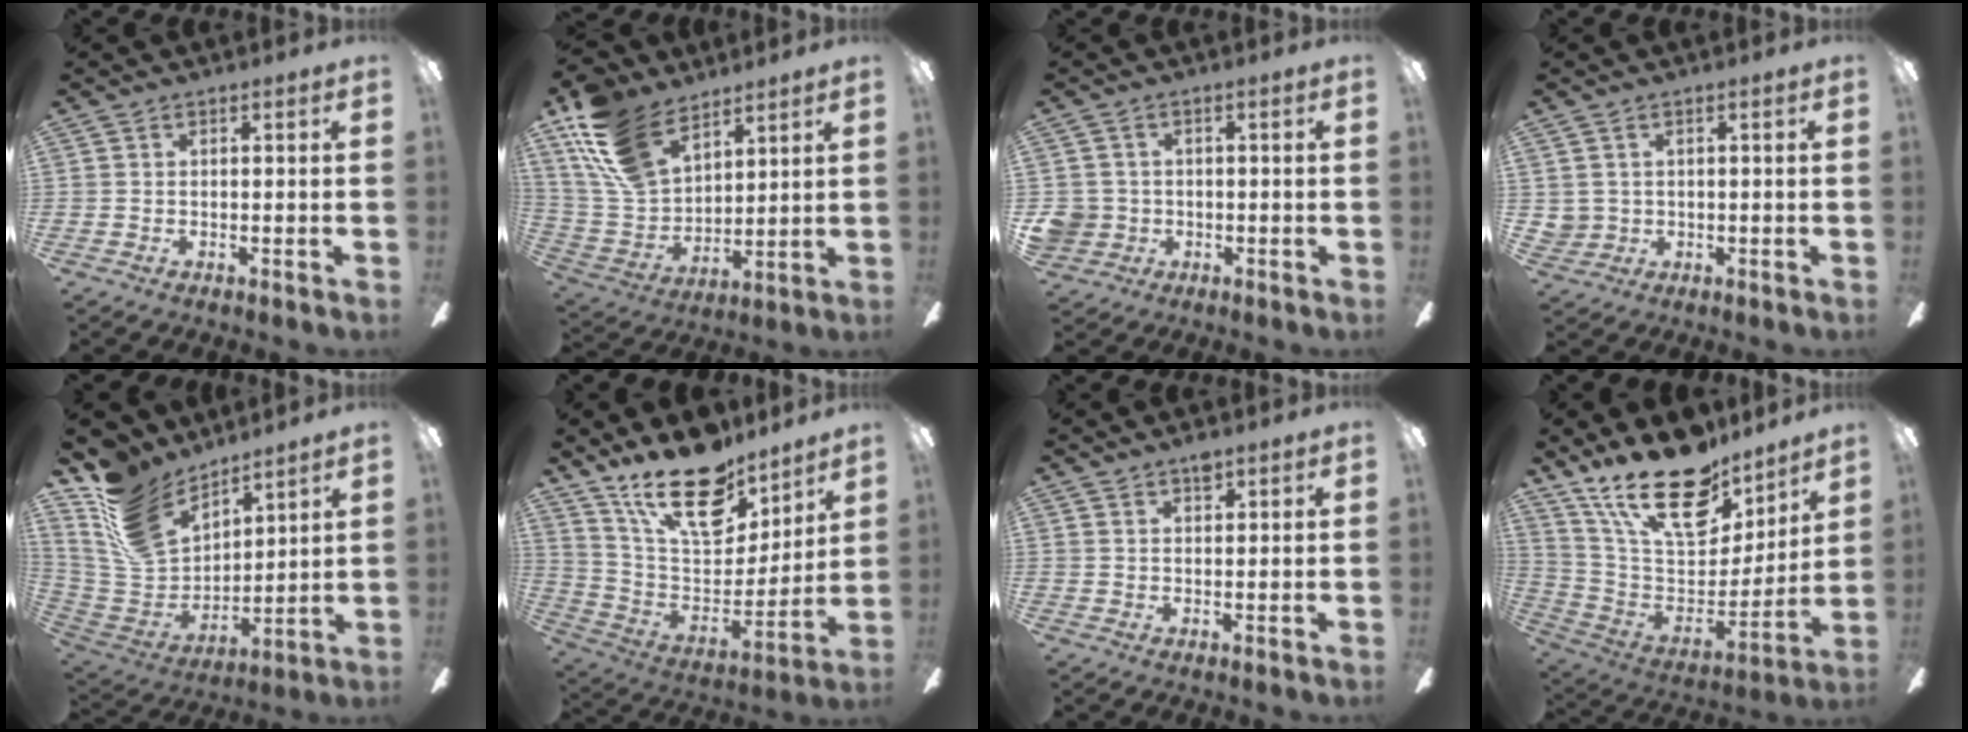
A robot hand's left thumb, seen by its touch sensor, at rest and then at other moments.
{"total": 17.3, "force": [11.7, 9.5, 8.5], "torque": [-0.196, -0.046, 0.226]}
{"total": 4.6, "force": [-0.4, 4.5, 0.8], "torque": [-0.029, 0.008, -0.008]}
{"total": 2.7, "force": [1.1, 2.4, -0.1], "torque": [-0.006, 0.004, 0.024]}
{"total": 16.8, "force": [11.5, 9.7, 7.5], "torque": [-0.199, -0.076, 0.221]}
{"total": 21.7, "force": [15.5, 9.7, 11.5], "torque": [-0.200, -0.098, 0.278]}
{"total": 2.3, "force": [1.9, 0.9, 0.9], "torque": [-0.004, -0.008, 0.032]}
{"total": 23.8, "force": [16.7, 10.9, 13.0], "torque": [-0.225, -0.109, 0.297]}